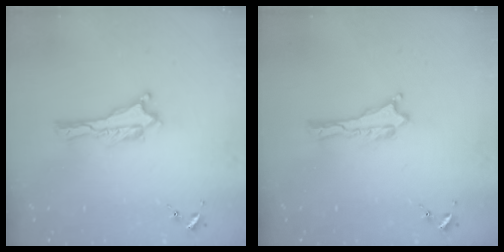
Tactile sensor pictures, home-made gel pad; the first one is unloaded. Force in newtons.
{"total": 0.0}